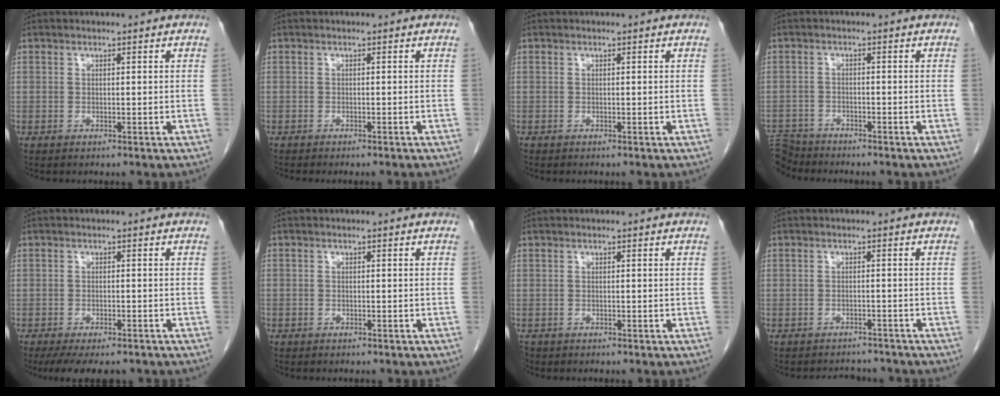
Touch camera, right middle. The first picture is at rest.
{"total": 3.0, "force": [-2.7, -0.1, 1.4], "torque": [-0.017, 0.000, -0.033]}
{"total": 0.0}
{"total": 5.7, "force": [-5.5, 1.2, -0.1], "torque": [0.003, -0.004, -0.106]}
{"total": 9.0, "force": [-7.2, 3.1, 4.5], "torque": [-0.064, -0.012, -0.100]}
{"total": 0.9, "force": [-0.6, 0.7, 0.0], "torque": [-0.010, 0.003, -0.013]}
{"total": 1.4, "force": [-1.1, 0.8, 0.3], "torque": [-0.011, -0.001, -0.018]}
{"total": 6.1, "force": [-5.8, 1.6, 0.8], "torque": [-0.013, 0.001, -0.071]}